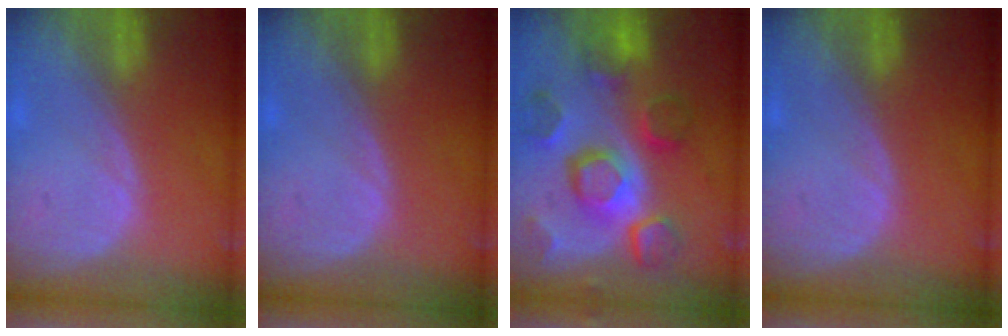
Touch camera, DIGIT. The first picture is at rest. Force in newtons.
{"total": 0.0}
{"total": 12.1, "press": 10.5, "slide": 5.9}
{"total": 0.0}